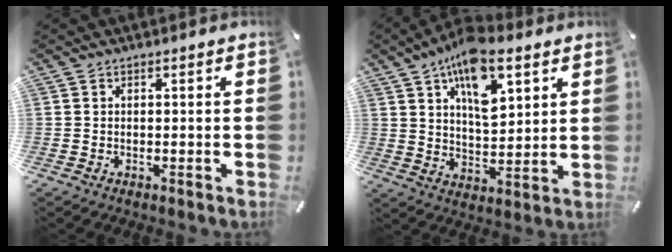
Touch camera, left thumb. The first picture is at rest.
{"total": 13.9, "force": [7.8, 6.8, 9.2], "torque": [-0.147, -0.025, 0.136]}